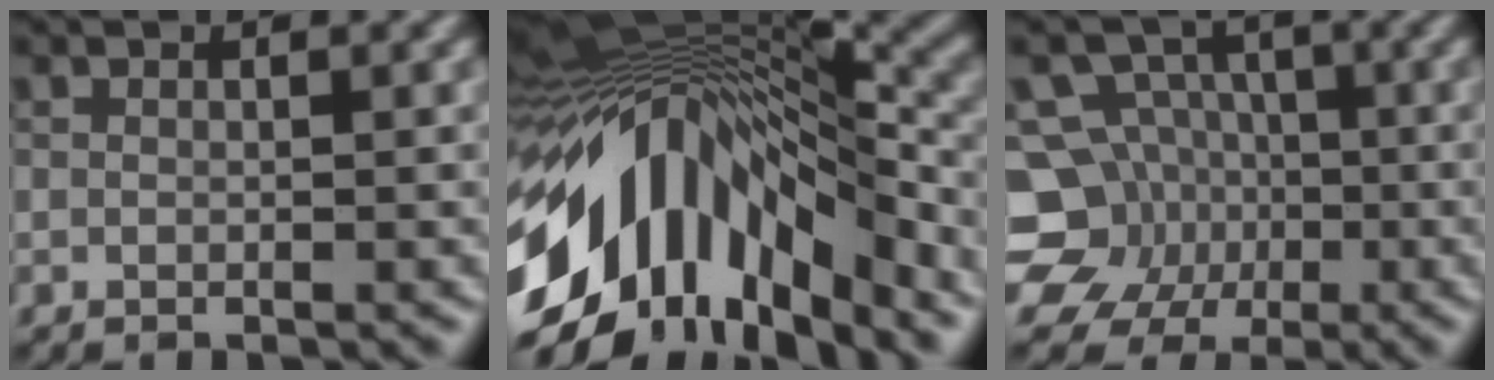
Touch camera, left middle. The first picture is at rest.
{"total": 14.8, "force": [-5.8, 7.3, 11.5], "torque": [-0.207, 0.002, -0.092]}
{"total": 9.4, "force": [-2.7, 8.7, 2.6], "torque": [-0.050, 0.004, -0.072]}